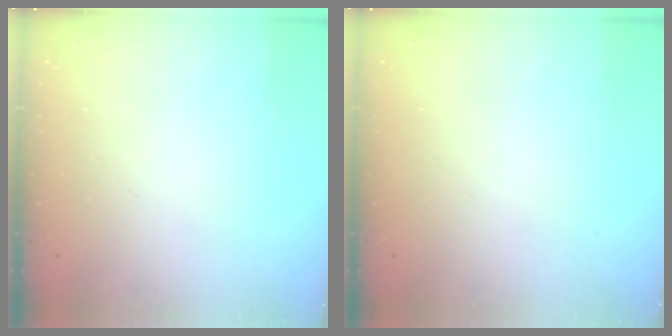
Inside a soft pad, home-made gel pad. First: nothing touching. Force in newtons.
{"total": 0.0}